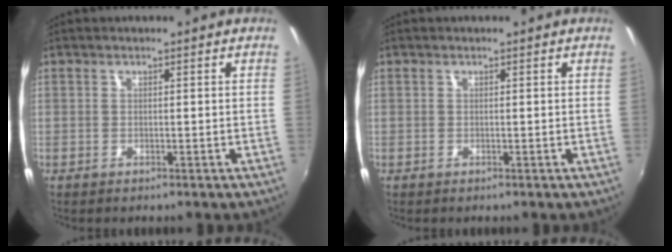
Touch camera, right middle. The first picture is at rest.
{"total": 0.0}